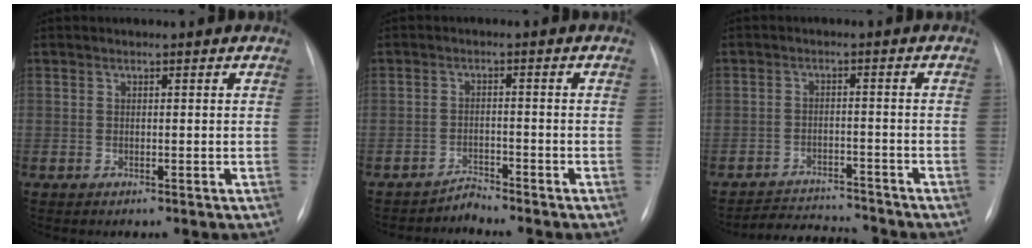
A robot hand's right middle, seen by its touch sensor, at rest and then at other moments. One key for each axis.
{"total": 2.2, "fx": -2.1, "fy": -0.3, "fz": -0.7, "tx": 0.022, "ty": -0.011, "tz": -0.035}
{"total": 6.8, "fx": -6.7, "fy": 0.8, "fz": 0.1, "tx": -0.004, "ty": 0.007, "tz": -0.106}